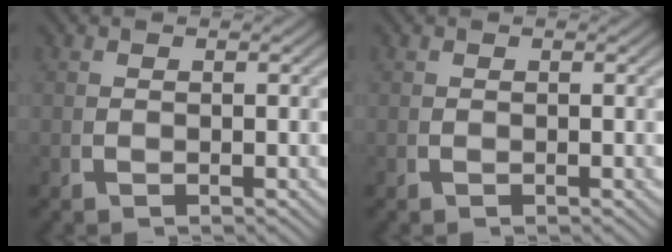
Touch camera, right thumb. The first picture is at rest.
{"total": 0.0}